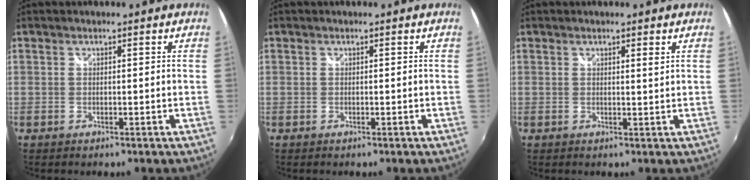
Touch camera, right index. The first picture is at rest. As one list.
[{"total": 0.0}, {"total": 1.3, "force": [0.8, -0.1, 1.0], "torque": [-0.016, 0.000, 0.011]}]